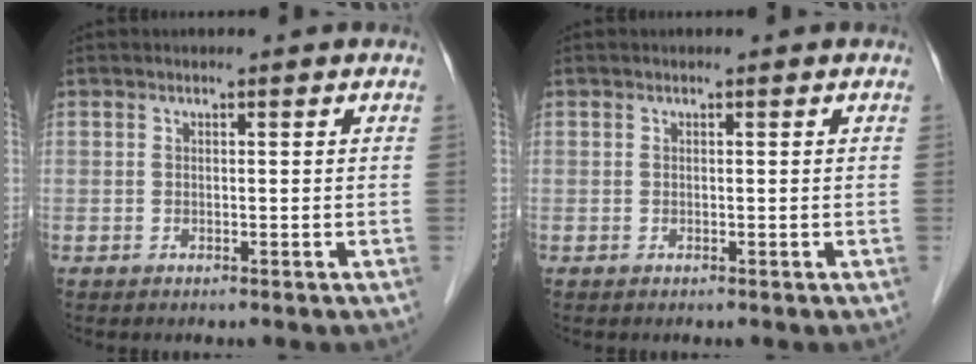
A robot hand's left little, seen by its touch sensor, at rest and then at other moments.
{"total": 0.0}